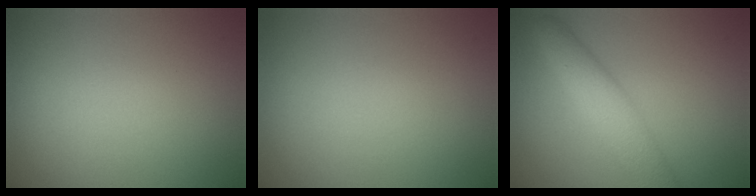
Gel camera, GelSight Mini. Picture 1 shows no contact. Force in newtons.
{"total": 0.0}
{"total": 4.6, "press": 4.6, "slide": 0.2}